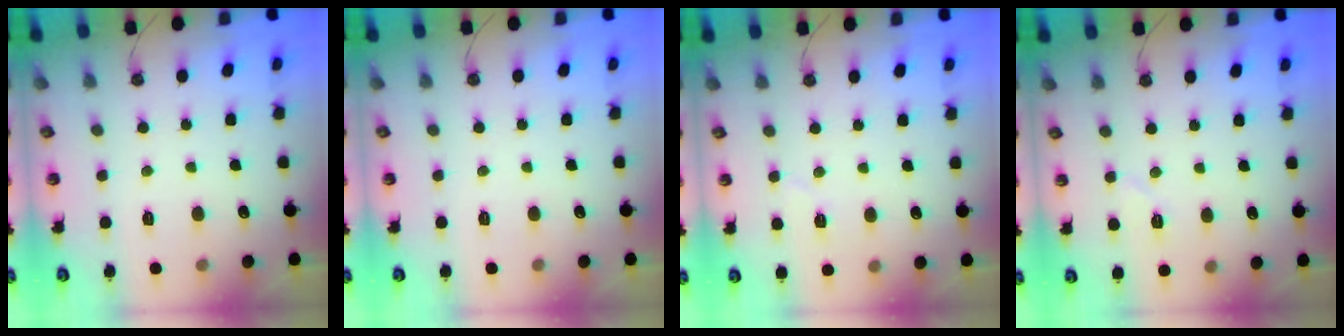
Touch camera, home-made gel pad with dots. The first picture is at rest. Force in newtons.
{"total": 0.0}
{"total": 4.8, "press": 4.1, "slide": 2.5}
{"total": 5.6, "press": 4.9, "slide": 2.7}